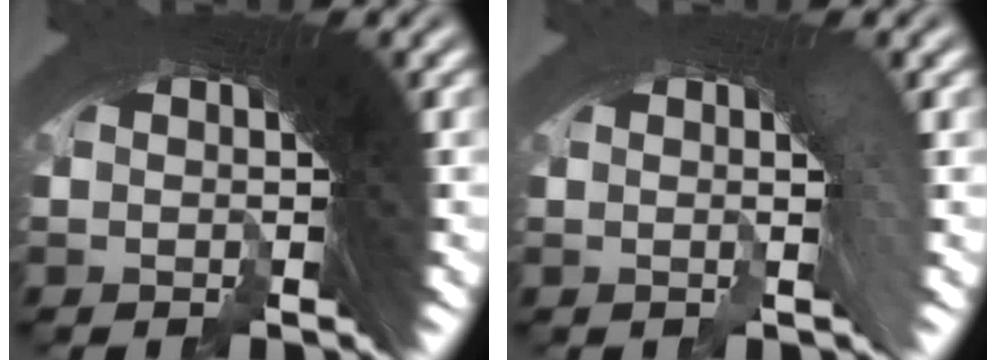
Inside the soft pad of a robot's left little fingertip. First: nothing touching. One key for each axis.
{"total": 0.8, "fx": -0.4, "fy": 0.2, "fz": 0.7, "tx": -0.004, "ty": 0.008, "tz": -0.008}